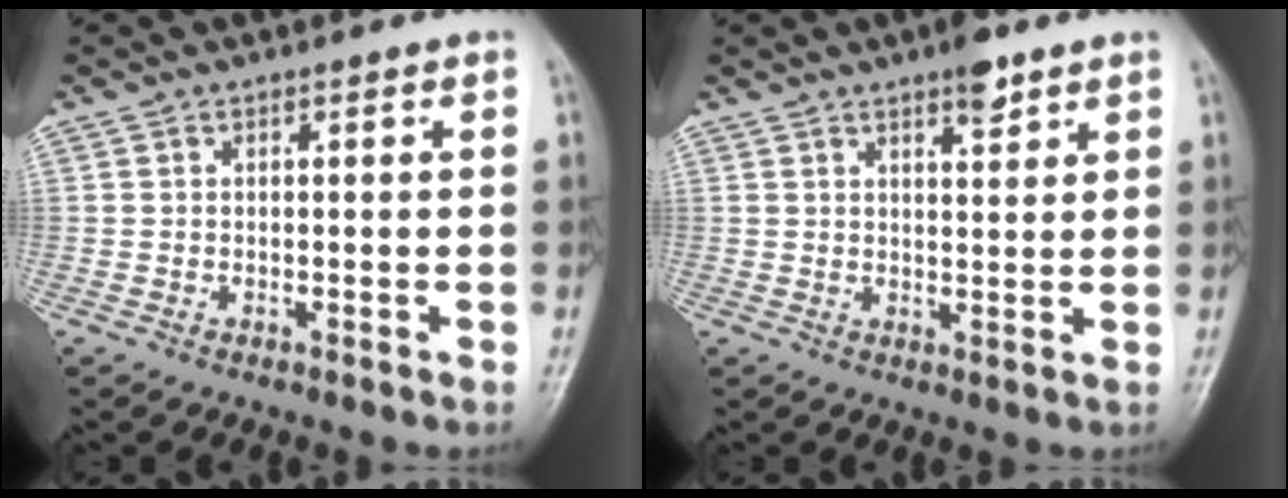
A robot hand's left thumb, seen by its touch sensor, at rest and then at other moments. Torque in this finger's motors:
{"motor_torque": [0.91, 0.32, 0.56, -0.60, 0.01]}